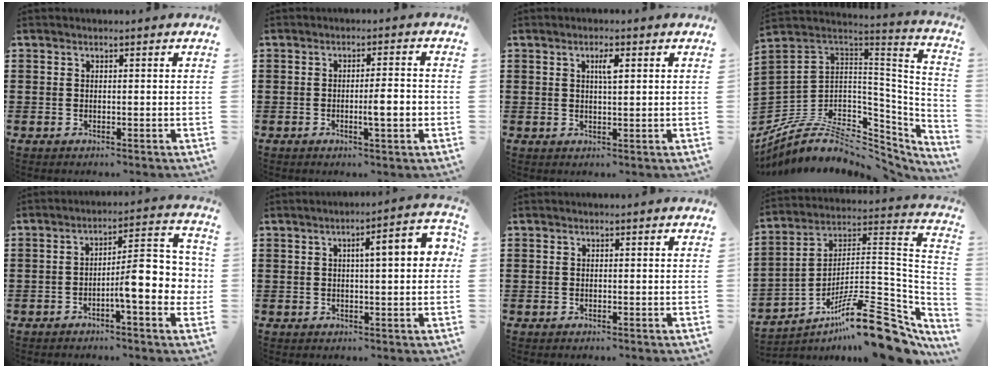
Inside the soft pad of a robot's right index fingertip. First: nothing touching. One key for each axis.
{"total": 4.6, "fx": -1.0, "fy": 0.6, "fz": 4.5, "tx": -0.067, "ty": -0.004, "tz": -0.021}
{"total": 2.4, "fx": 0.8, "fy": 0.6, "fz": 2.2, "tx": -0.037, "ty": 0.002, "tz": 0.010}
{"total": 8.6, "fx": -3.8, "fy": 5.5, "fz": 5.4, "tx": -0.128, "ty": -0.015, "tz": -0.067}
{"total": 9.8, "fx": -2.1, "fy": 2.1, "fz": 9.4, "tx": -0.133, "ty": -0.013, "tz": -0.039}
{"total": 6.6, "fx": 1.3, "fy": 1.2, "fz": 6.4, "tx": -0.096, "ty": -0.001, "tz": 0.012}
{"total": 0.0}
{"total": 16.3, "fx": -11.0, "fy": 4.2, "fz": 11.3, "tx": -0.155, "ty": 0.041, "tz": -0.190}